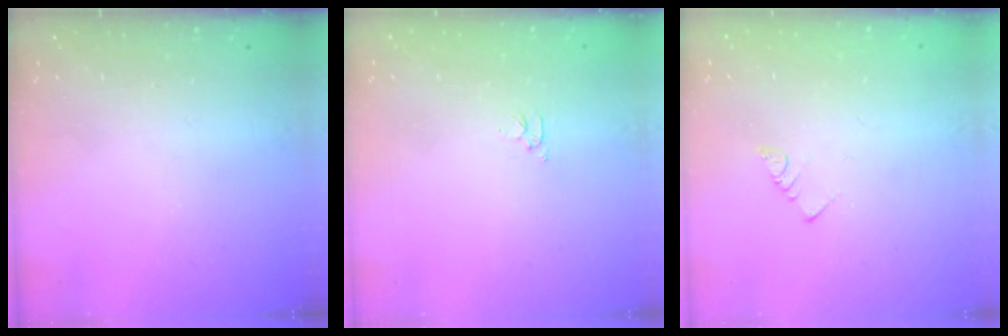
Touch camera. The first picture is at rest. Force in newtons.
{"total": 3.1, "press": 3.1, "slide": 0.3}
{"total": 3.0, "press": 3.0, "slide": 0.2}